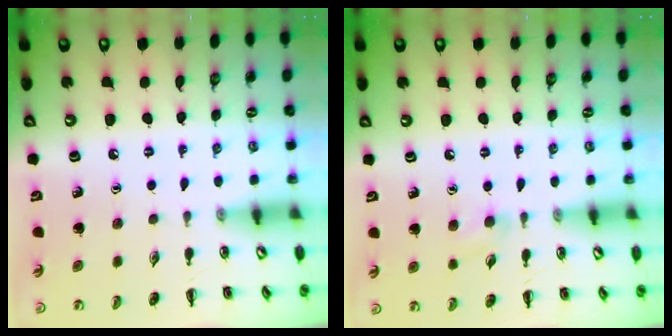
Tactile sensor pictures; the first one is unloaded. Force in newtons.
{"total": 4.4, "press": 3.9, "slide": 1.9}